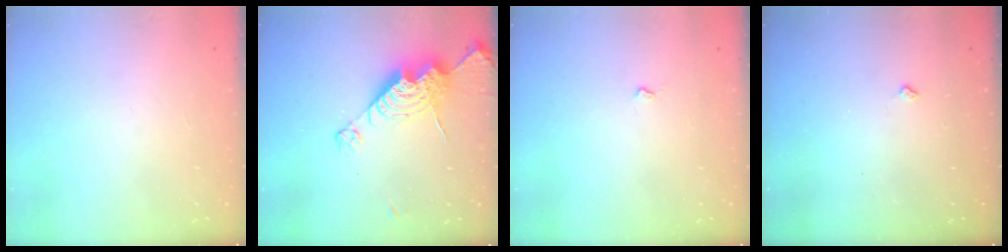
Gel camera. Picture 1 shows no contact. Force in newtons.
{"total": 15.9, "press": 15.9, "slide": 1.3}
{"total": 1.9, "press": 1.9, "slide": 0.4}
{"total": 2.8, "press": 2.8, "slide": 0.4}